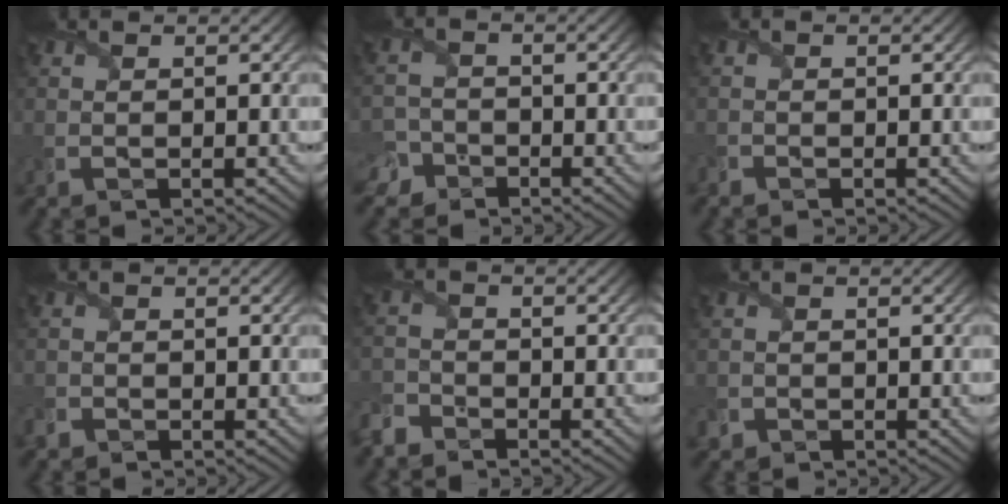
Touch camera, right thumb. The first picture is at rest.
{"total": 4.2, "force": [-3.1, 2.8, 0.8], "torque": [-0.010, 0.000, -0.065]}
{"total": 0.6, "force": [-0.6, 0.2, 0.0], "torque": [-0.003, -0.002, -0.014]}
{"total": 1.4, "force": [-1.0, 0.9, 0.3], "torque": [-0.011, -0.003, -0.027]}
{"total": 3.1, "force": [-2.7, 1.4, 0.7], "torque": [-0.019, -0.004, -0.072]}
{"total": 1.6, "force": [-0.9, 1.3, 0.2], "torque": [-0.004, -0.006, -0.023]}